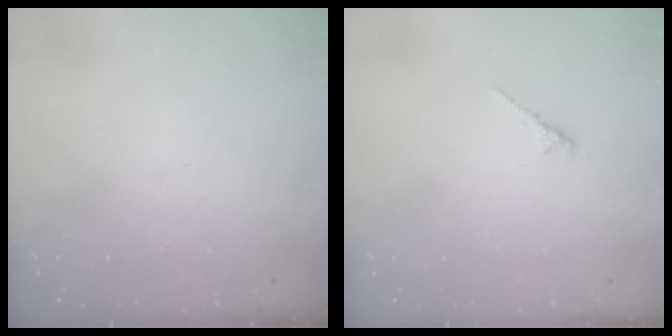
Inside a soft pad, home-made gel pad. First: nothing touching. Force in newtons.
{"total": 1.6, "press": 1.5, "slide": 0.5}